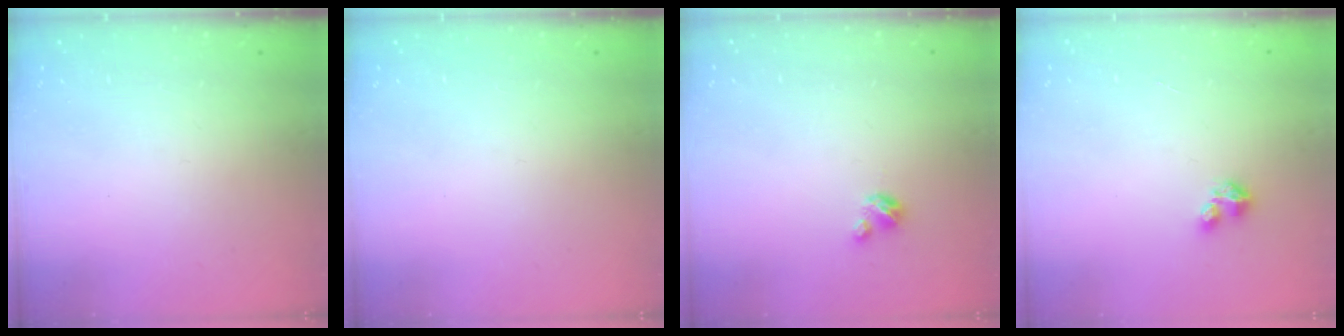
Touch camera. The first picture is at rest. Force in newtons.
{"total": 0.0}
{"total": 2.9, "press": 2.9, "slide": 0.3}
{"total": 2.7, "press": 2.7, "slide": 0.3}